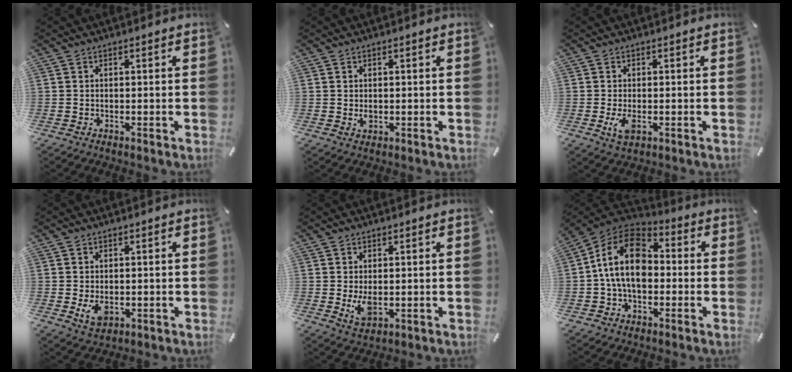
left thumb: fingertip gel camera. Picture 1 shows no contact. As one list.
[{"total": 1.4, "force": [0.0, 1.1, 0.9], "torque": [-0.018, 0.002, 0.000]}, {"total": 4.0, "force": [-0.8, 2.0, 3.3], "torque": [-0.083, -0.007, -0.019]}, {"total": 4.1, "force": [-0.6, 2.8, 2.9], "torque": [-0.062, -0.006, -0.014]}, {"total": 4.6, "force": [-0.2, 2.8, 3.7], "torque": [-0.080, -0.007, -0.005]}, {"total": 15.1, "force": [-0.5, 10.3, 11.0], "torque": [-0.229, 0.016, -0.014]}]